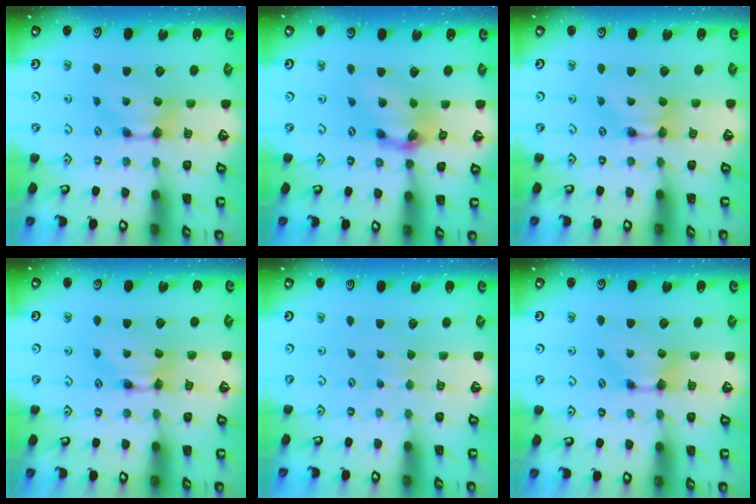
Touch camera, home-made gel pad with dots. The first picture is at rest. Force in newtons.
{"total": 7.4, "press": 7.1, "slide": 2.3}
{"total": 1.6, "press": 1.6, "slide": 0.2}
{"total": 1.6, "press": 1.6, "slide": 0.1}
{"total": 3.3, "press": 3.3, "slide": 0.5}
{"total": 0.0}